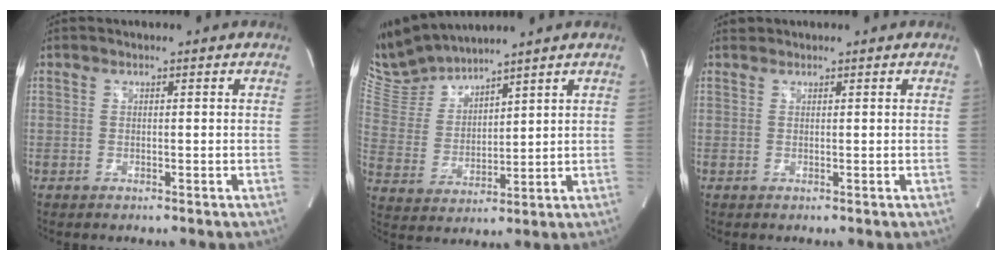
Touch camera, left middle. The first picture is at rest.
{"total": 9.4, "force": [9.3, 0.1, 1.3], "torque": [-0.054, 0.011, 0.207]}
{"total": 0.6, "force": [0.5, 0.2, -0.1], "torque": [-0.006, 0.006, 0.009]}